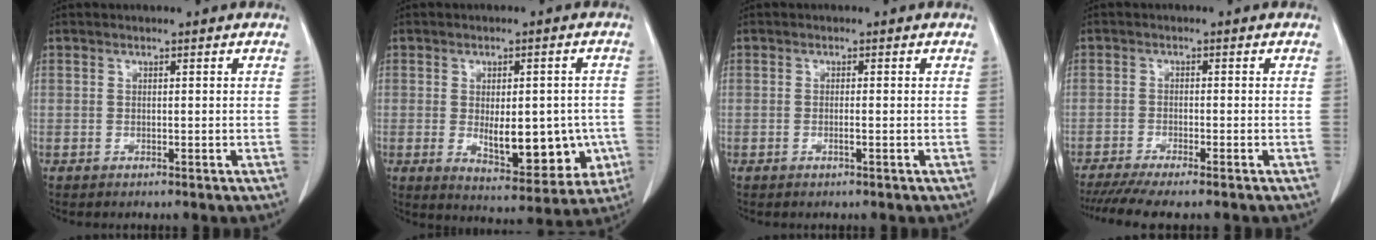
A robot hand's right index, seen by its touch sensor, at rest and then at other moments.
{"total": 12.7, "force": [-2.1, 5.8, 11.1], "torque": [-0.139, 0.001, -0.008]}
{"total": 0.9, "force": [-0.4, -0.1, 0.9], "torque": [-0.018, -0.001, -0.005]}
{"total": 8.1, "force": [-6.7, 0.3, 4.5], "torque": [-0.061, -0.017, -0.106]}